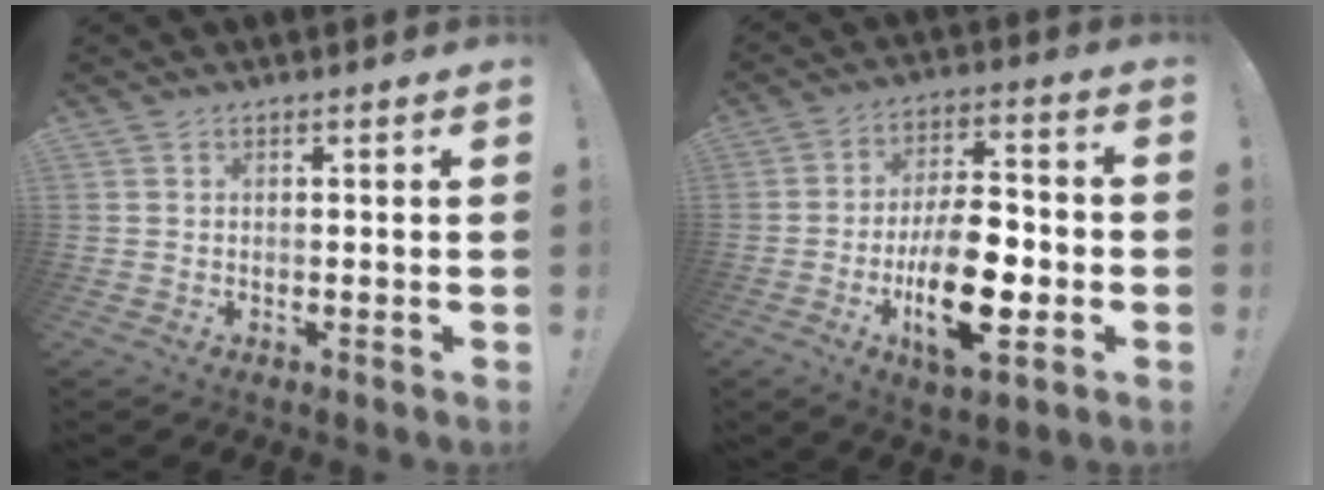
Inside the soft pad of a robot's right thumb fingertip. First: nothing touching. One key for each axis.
{"total": 17.8, "fx": -4.9, "fy": 8.0, "fz": 15.1, "tx": -0.254, "ty": 0.012, "tz": -0.078}